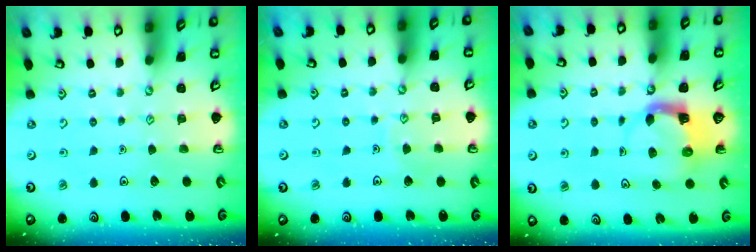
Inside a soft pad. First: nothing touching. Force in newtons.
{"total": 4.3, "press": 4.3, "slide": 0.5}
{"total": 3.9, "press": 3.8, "slide": 0.6}